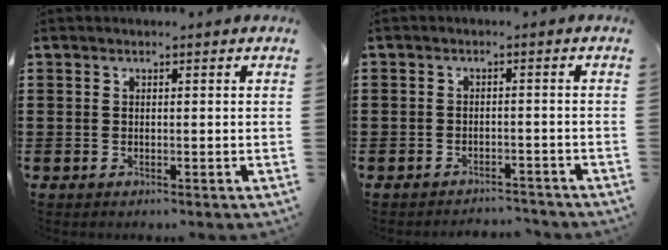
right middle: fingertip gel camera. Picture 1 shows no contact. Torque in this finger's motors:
{"motor_torque": [-0.01, -0.29, -0.12, -0.05]}